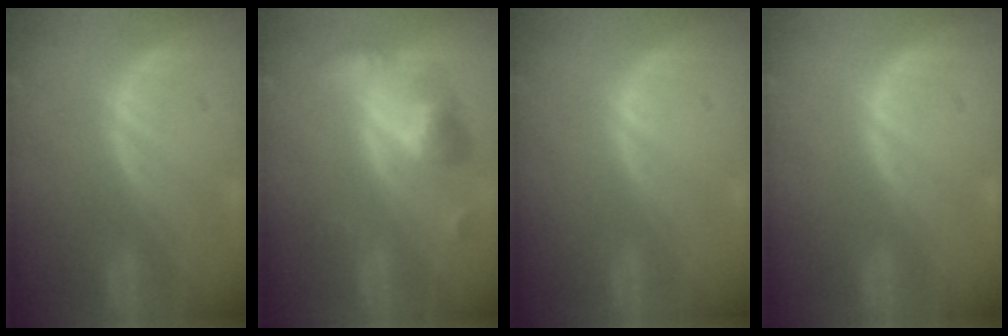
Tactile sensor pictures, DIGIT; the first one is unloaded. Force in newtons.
{"total": 6.5, "press": 6.0, "slide": 2.5}
{"total": 0.0}
{"total": 0.0}